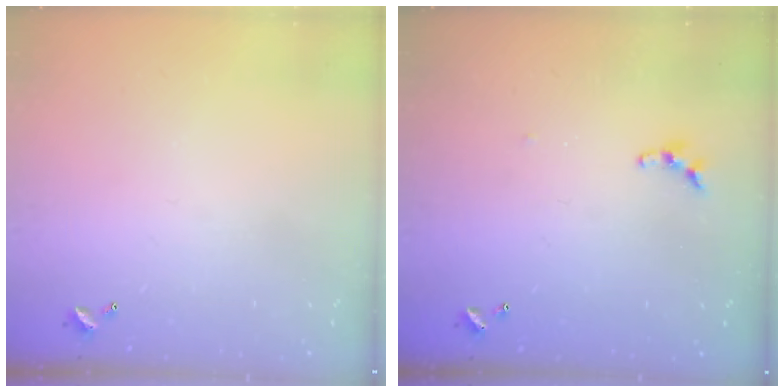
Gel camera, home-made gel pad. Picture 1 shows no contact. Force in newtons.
{"total": 5.5, "press": 5.5, "slide": 0.6}